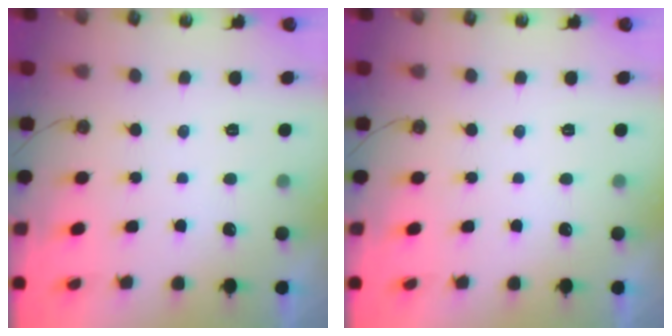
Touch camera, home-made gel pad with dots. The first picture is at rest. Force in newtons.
{"total": 0.0}